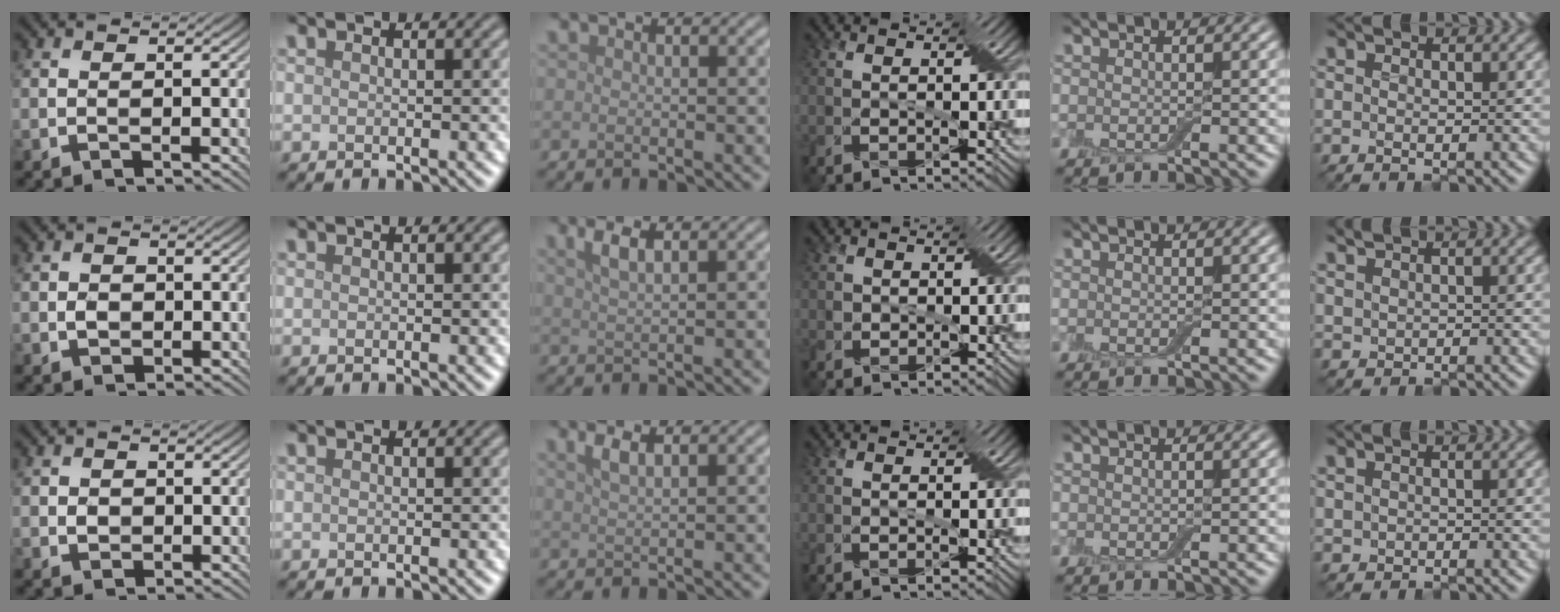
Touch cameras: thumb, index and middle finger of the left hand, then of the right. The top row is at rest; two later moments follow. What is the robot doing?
{"motion": "cut", "object": "cling film"}